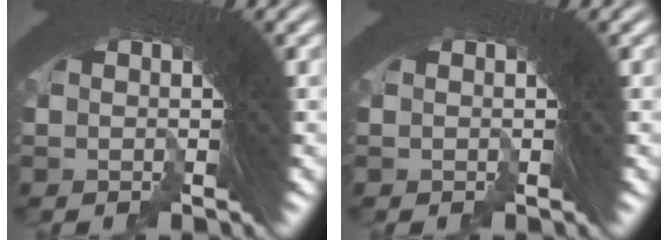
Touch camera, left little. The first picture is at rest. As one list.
[{"total": 0.0}]